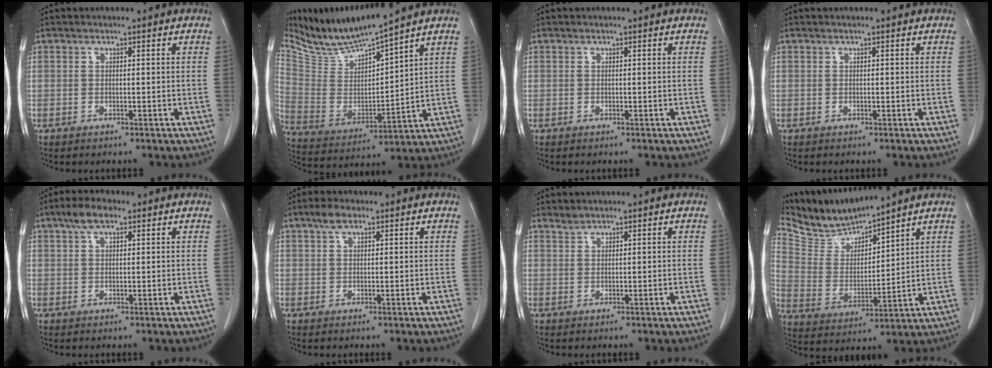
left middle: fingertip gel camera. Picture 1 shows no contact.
{"total": 10.7, "force": [10.2, -0.9, 3.3], "torque": [-0.076, -0.015, 0.211]}
{"total": 0.0}
{"total": 0.0}
{"total": 3.9, "force": [2.3, 1.6, 2.6], "torque": [-0.054, 0.013, 0.043]}
{"total": 2.4, "force": [1.5, 1.1, 1.6], "torque": [-0.034, 0.009, 0.030]}
{"total": 0.9, "force": [0.9, 0.0, 0.0], "torque": [-0.005, 0.001, 0.021]}
{"total": 9.5, "force": [9.3, 0.1, 1.7], "torque": [-0.054, 0.001, 0.200]}